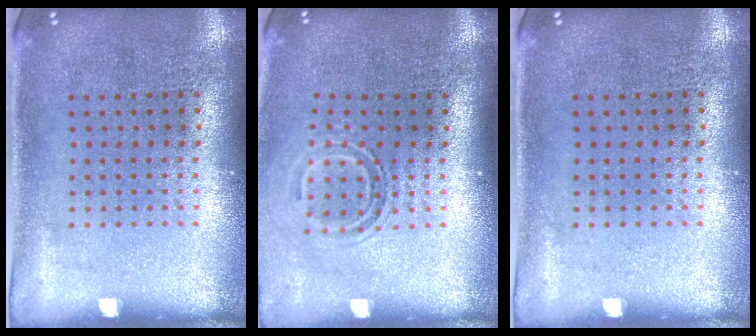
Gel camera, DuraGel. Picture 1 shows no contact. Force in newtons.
{"total": 1.6, "press": 1.0, "slide": 1.2}
{"total": 0.0}